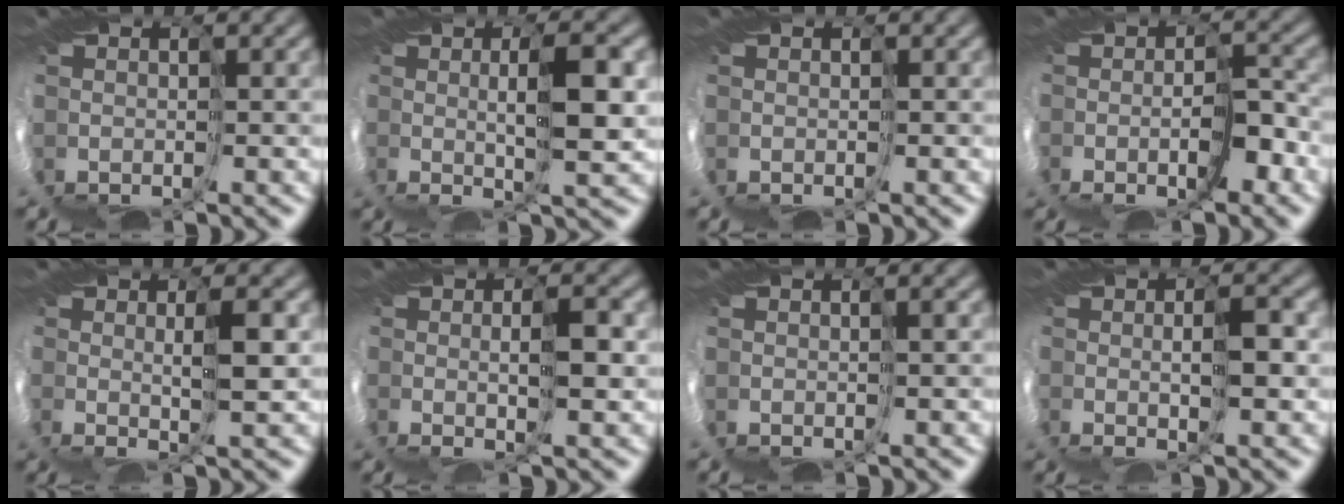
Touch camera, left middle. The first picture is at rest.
{"total": 4.5, "force": [1.6, -0.9, 4.1], "torque": [-0.080, -0.003, 0.026]}
{"total": 0.0}
{"total": 3.0, "force": [-1.7, -0.7, 2.5], "torque": [-0.048, -0.012, -0.031]}
{"total": 3.1, "force": [1.6, -1.0, 2.4], "torque": [-0.051, -0.006, 0.029]}
{"total": 2.9, "force": [1.2, -0.8, 2.6], "torque": [-0.050, 0.000, 0.020]}
{"total": 0.8, "force": [0.2, -0.8, 0.1], "torque": [0.005, -0.002, 0.007]}
{"total": 2.7, "force": [0.9, -0.9, 2.4], "torque": [-0.042, 0.000, 0.015]}